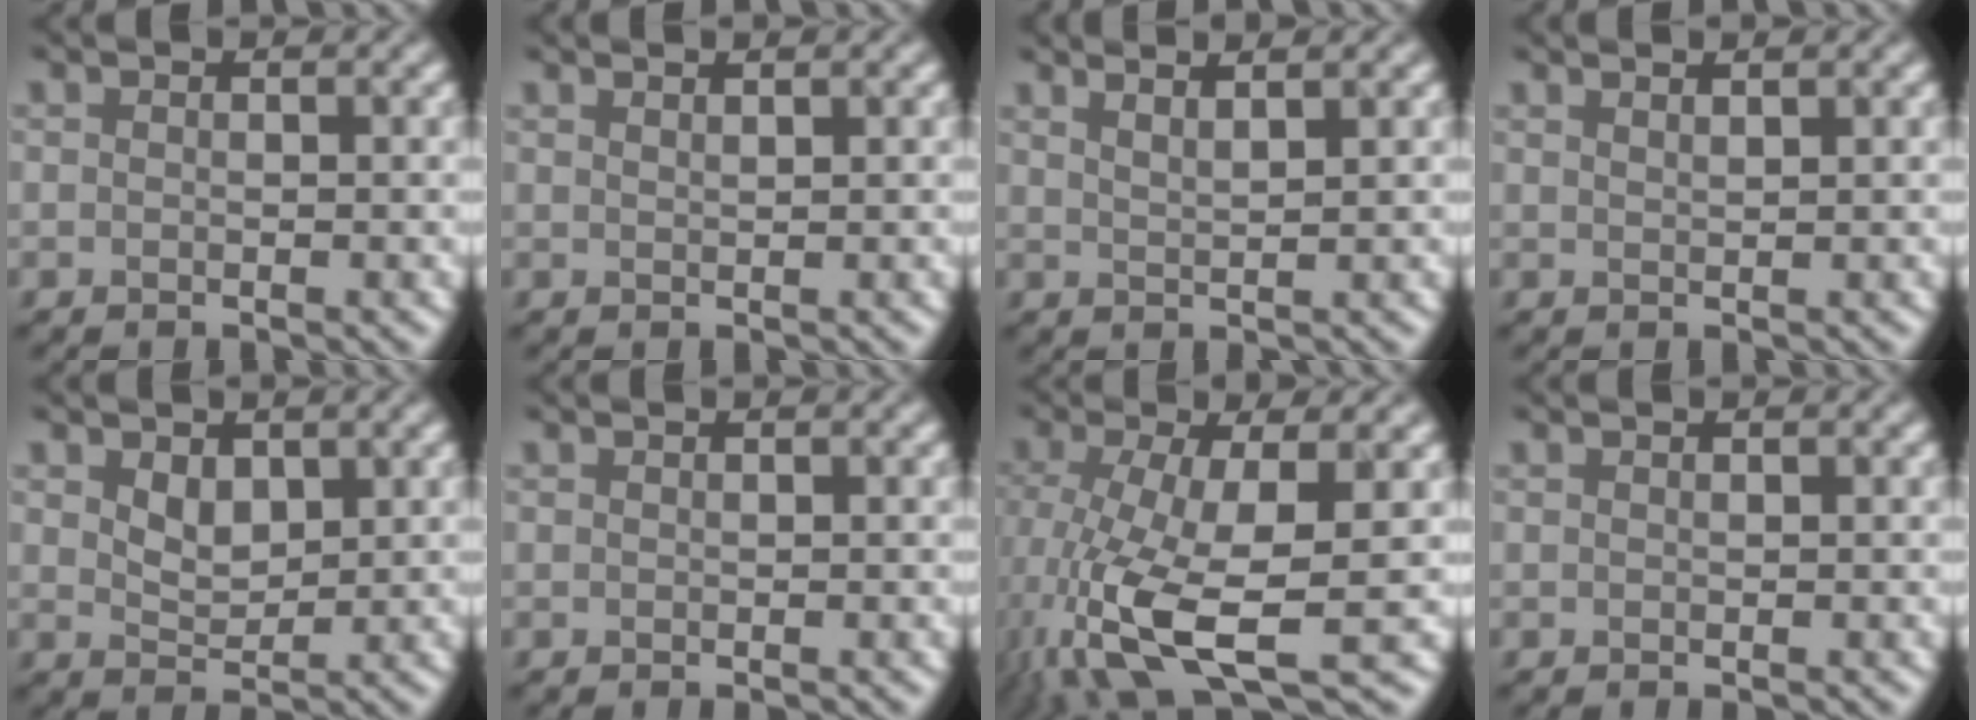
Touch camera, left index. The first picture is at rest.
{"total": 1.0, "force": [0.8, 0.2, 0.5], "torque": [0.001, 0.001, 0.007]}
{"total": 3.0, "force": [2.2, 0.9, 1.8], "torque": [-0.001, 0.014, 0.009]}
{"total": 1.3, "force": [1.0, 0.4, 0.7], "torque": [0.001, 0.002, 0.008]}
{"total": 2.1, "force": [1.0, 1.3, 1.3], "torque": [-0.025, -0.006, 0.024]}
{"total": 0.0}
{"total": 10.9, "force": [-3.2, 3.7, 9.7], "torque": [-0.217, -0.023, -0.056]}
{"total": 0.0}